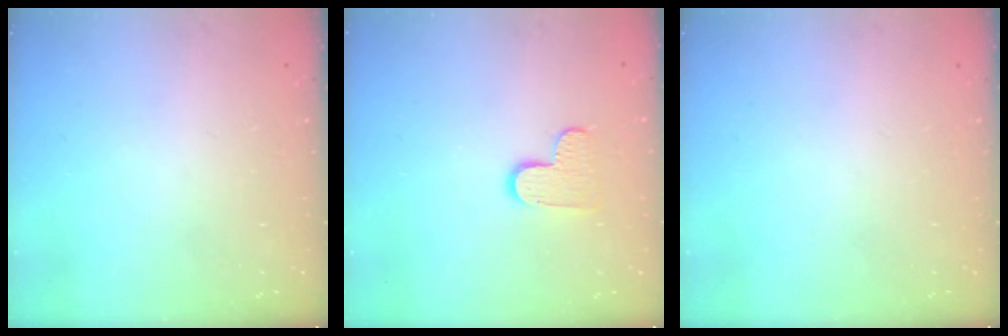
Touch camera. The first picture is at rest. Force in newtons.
{"total": 7.4, "press": 7.4, "slide": 0.2}
{"total": 0.0}